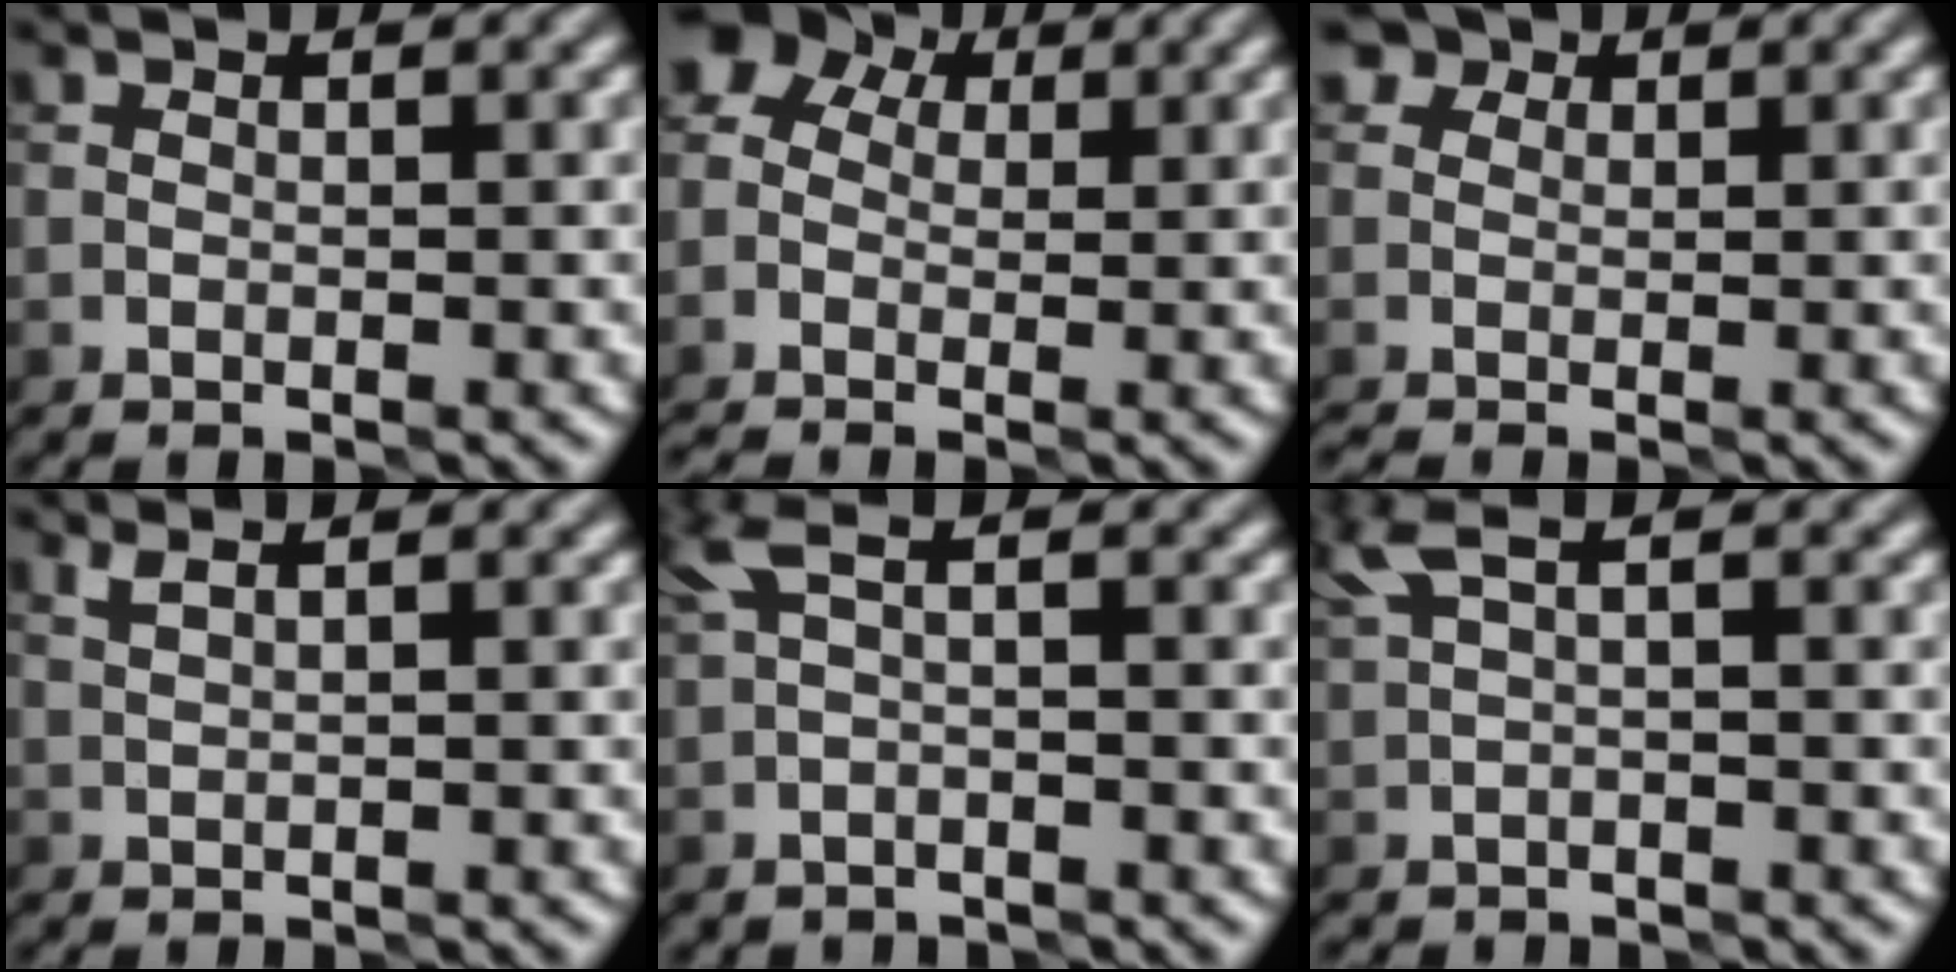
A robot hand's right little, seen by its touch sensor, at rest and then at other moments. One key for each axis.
{"total": 4.4, "fx": 0.0, "fy": 3.6, "fz": 2.5, "tx": -0.053, "ty": 0.019, "tz": -0.005}
{"total": 3.1, "fx": 0.8, "fy": 2.4, "fz": 1.7, "tx": -0.031, "ty": 0.023, "tz": -0.009}
{"total": 1.5, "fx": 1.0, "fy": 0.5, "fz": 1.0, "tx": -0.005, "ty": 0.002, "tz": 0.009}
{"total": 1.7, "fx": 0.2, "fy": 0.4, "fz": 1.7, "tx": -0.040, "ty": 0.004, "tz": 0.001}
{"total": 1.6, "fx": 0.8, "fy": 0.3, "fz": 1.4, "tx": -0.030, "ty": 0.005, "tz": 0.016}